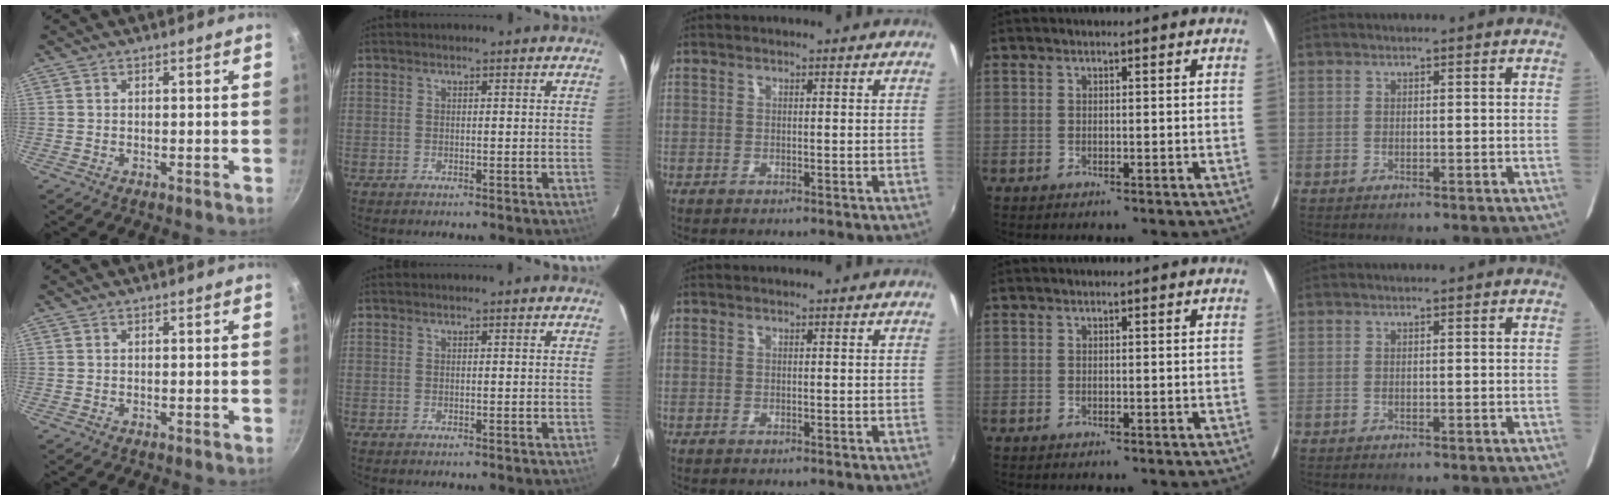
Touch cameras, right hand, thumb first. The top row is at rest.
{}